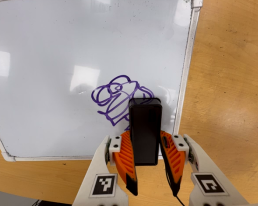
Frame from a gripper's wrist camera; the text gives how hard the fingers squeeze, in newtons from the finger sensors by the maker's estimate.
{"total": 9.4, "left": 9.2, "right": 9.6}